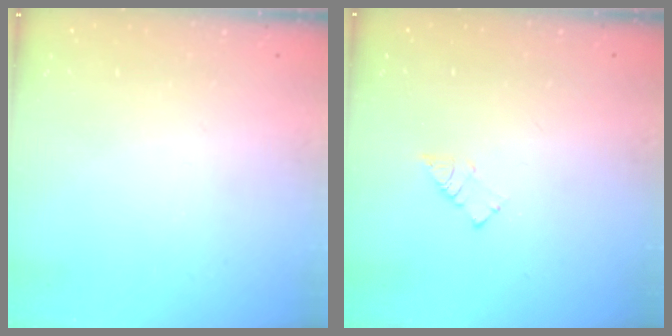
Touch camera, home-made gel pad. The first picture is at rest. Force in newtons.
{"total": 3.6, "press": 3.6, "slide": 0.4}